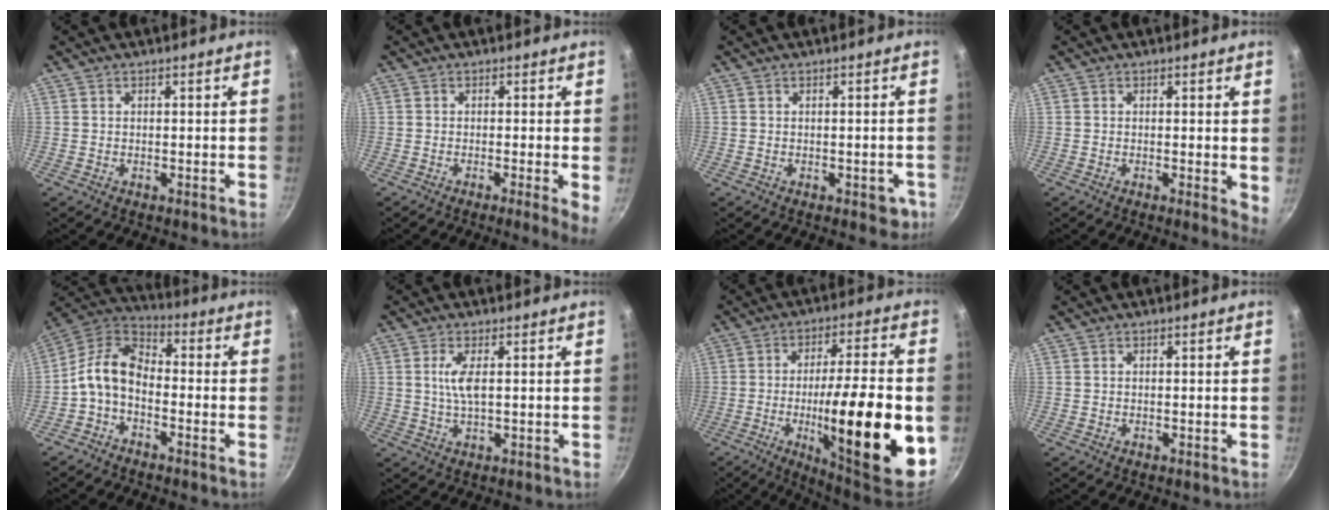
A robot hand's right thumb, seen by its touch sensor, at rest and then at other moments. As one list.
[{"total": 4.1, "force": [-0.8, 0.3, 4.0], "torque": [-0.055, -0.005, -0.015]}, {"total": 3.2, "force": [-1.2, 1.9, 2.4], "torque": [-0.012, 0.006, -0.010]}, {"total": 3.2, "force": [0.2, 1.1, 3.0], "torque": [-0.033, -0.008, 0.000]}, {"total": 9.5, "force": [-2.8, 5.8, 6.9], "torque": [-0.130, 0.053, -0.070]}, {"total": 4.1, "force": [0.7, 1.1, 3.9], "torque": [-0.085, -0.002, 0.015]}, {"total": 24.6, "force": [-5.1, 5.7, 23.3], "torque": [-0.332, 0.015, -0.073]}, {"total": 0.0}]